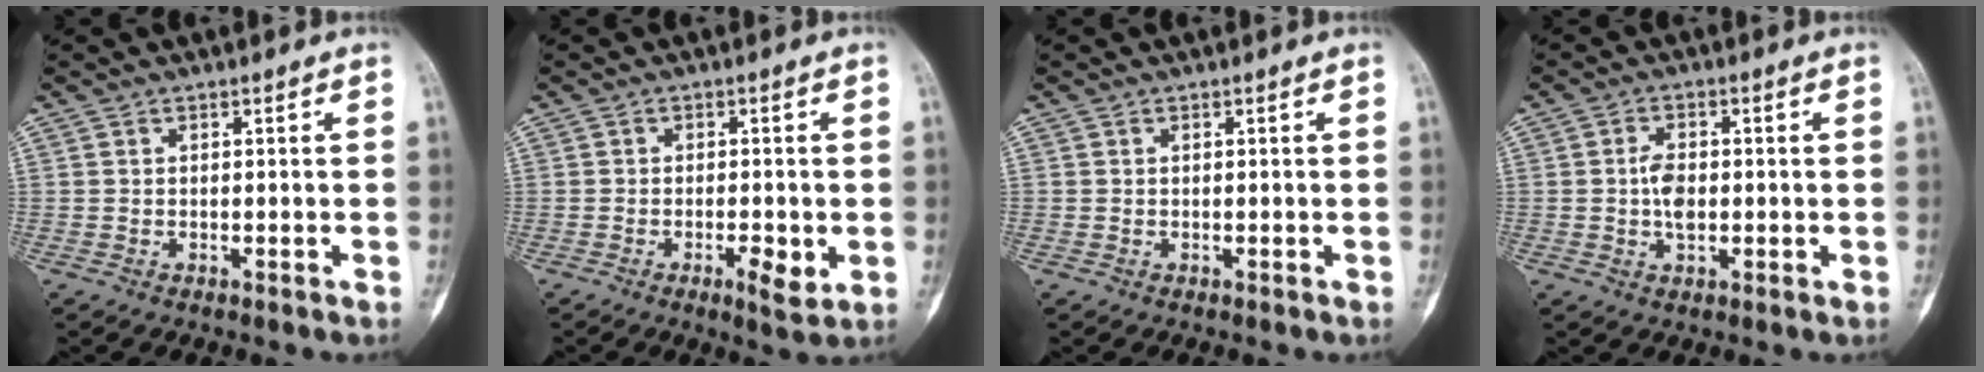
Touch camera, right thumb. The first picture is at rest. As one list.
[{"total": 4.5, "force": [-1.3, 1.3, 4.1], "torque": [-0.065, -0.007, -0.018]}, {"total": 0.0}, {"total": 4.3, "force": [-0.1, 2.5, 3.4], "torque": [-0.055, 0.005, -0.006]}]